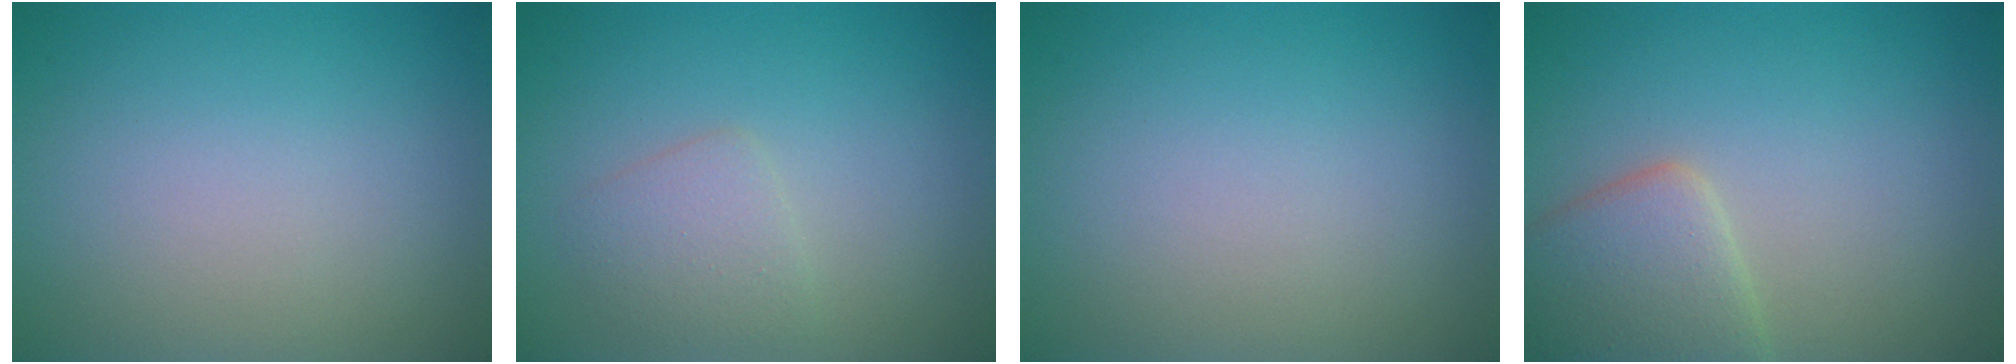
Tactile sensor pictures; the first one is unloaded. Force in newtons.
{"total": 1.9, "press": 1.9, "slide": 0.0}
{"total": 0.0}
{"total": 4.2, "press": 4.2, "slide": 0.2}